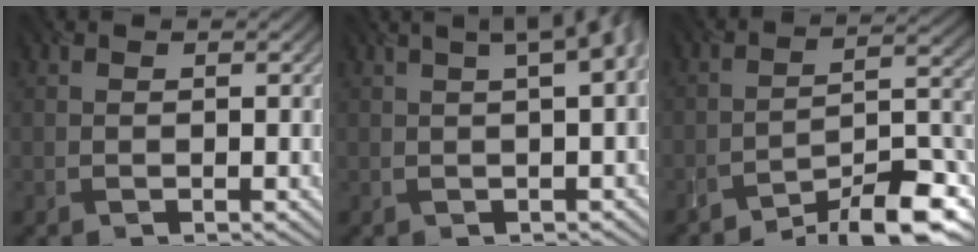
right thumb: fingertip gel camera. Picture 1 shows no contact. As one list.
[{"total": 7.3, "force": [1.7, 2.6, 6.6], "torque": [-0.051, 0.036, 0.006]}, {"total": 10.4, "force": [-8.6, 1.9, 5.5], "torque": [-0.079, 0.010, -0.147]}]